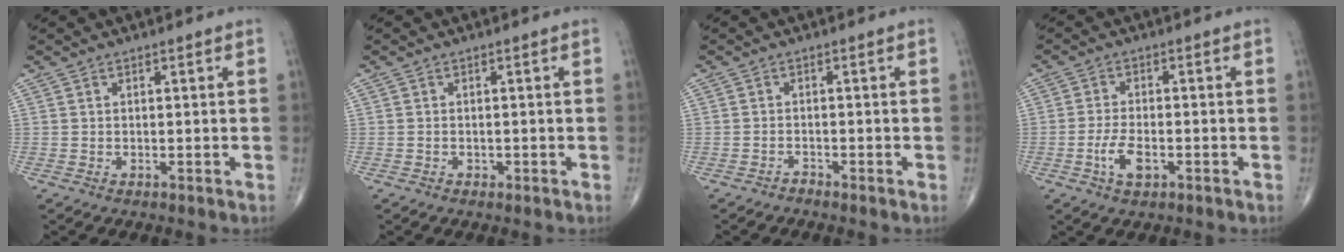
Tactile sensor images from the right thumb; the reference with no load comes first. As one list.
[{"total": 0.6, "force": [-0.3, 0.4, 0.2], "torque": [0.001, 0.002, -0.006]}, {"total": 0.9, "force": [-0.9, 0.1, -0.2], "torque": [0.007, -0.002, -0.021]}, {"total": 4.9, "force": [-1.9, 2.2, 3.9], "torque": [-0.075, 0.007, -0.036]}]